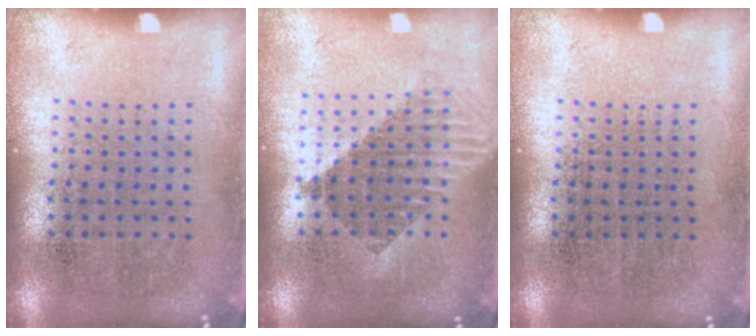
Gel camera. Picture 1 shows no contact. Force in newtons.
{"total": 1.7, "press": 1.4, "slide": 0.9}
{"total": 0.0}